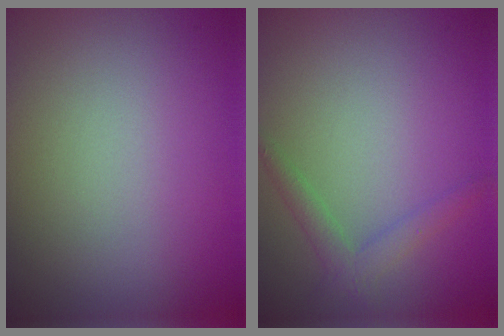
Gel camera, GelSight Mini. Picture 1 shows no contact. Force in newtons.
{"total": 1.9, "press": 1.9, "slide": 0.2}